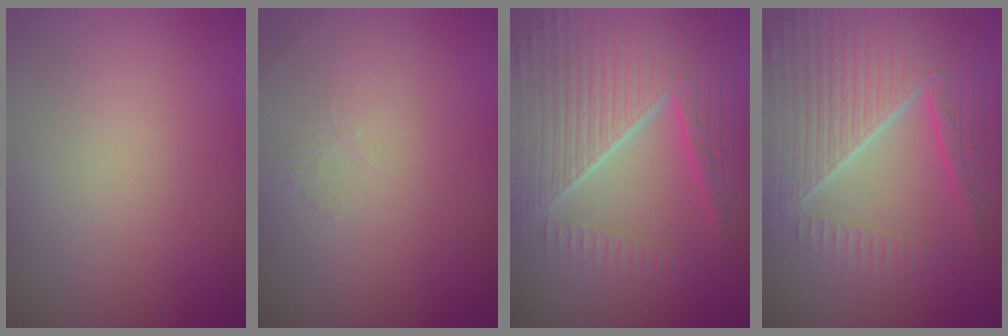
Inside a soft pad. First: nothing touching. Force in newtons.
{"total": 1.5, "press": 1.5, "slide": 0.4}
{"total": 8.7, "press": 6.0, "slide": 6.3}
{"total": 8.4, "press": 6.1, "slide": 5.8}